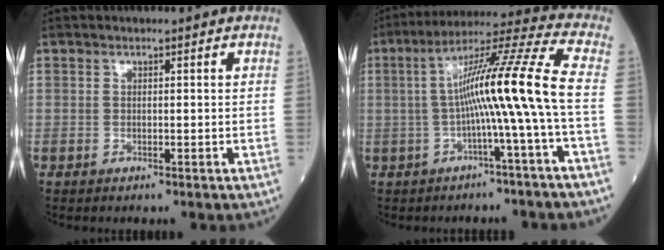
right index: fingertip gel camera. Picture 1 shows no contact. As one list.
[{"total": 12.7, "force": [-1.4, -2.2, 12.4], "torque": [-0.206, 0.028, -0.028]}]